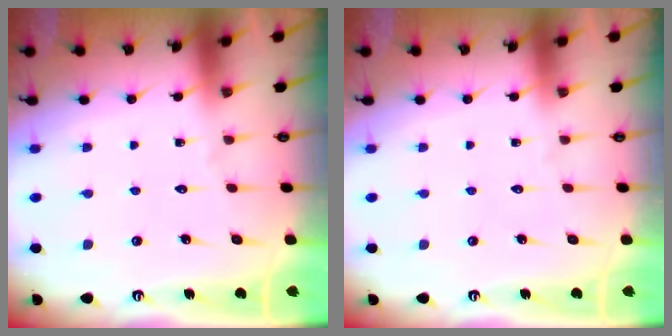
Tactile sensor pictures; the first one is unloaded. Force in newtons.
{"total": 0.0}